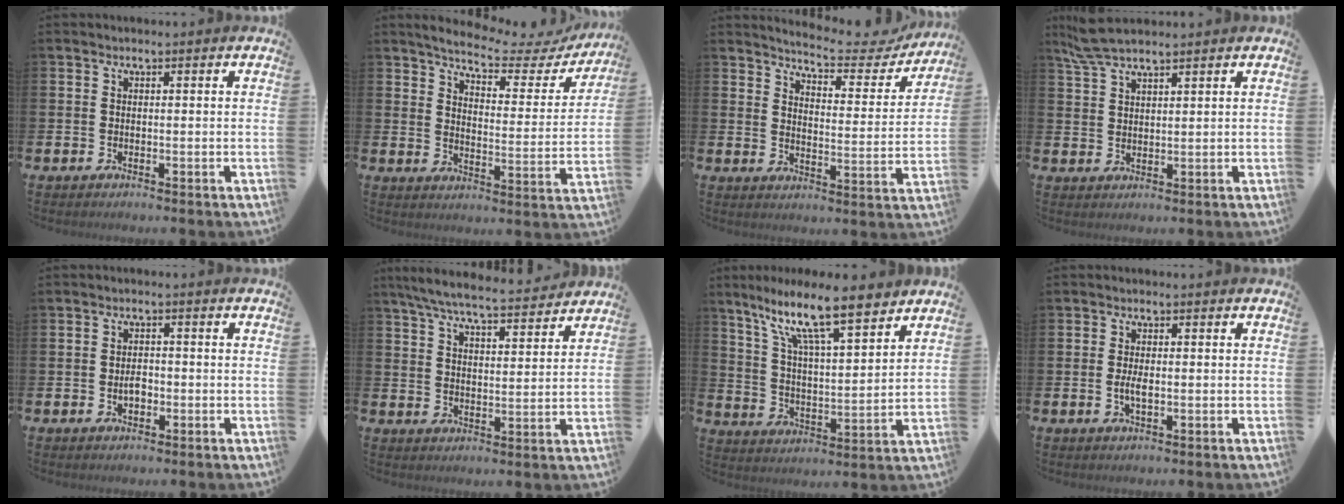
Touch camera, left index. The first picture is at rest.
{"total": 5.0, "force": [4.4, 1.2, 1.9], "torque": [-0.056, -0.033, 0.067]}
{"total": 5.6, "force": [5.4, 0.9, 1.3], "torque": [-0.039, -0.045, 0.086]}
{"total": 5.0, "force": [4.4, 0.9, 2.2], "torque": [-0.052, -0.009, 0.081]}
{"total": 2.2, "force": [-0.4, 1.4, 1.6], "torque": [-0.020, 0.000, -0.011]}
{"total": 7.2, "force": [6.7, 0.8, 2.4], "torque": [-0.066, -0.042, 0.117]}
{"total": 12.3, "force": [9.7, 2.3, 7.2], "torque": [-0.157, -0.050, 0.165]}
{"total": 2.3, "force": [-0.1, 0.9, 2.1], "torque": [-0.038, 0.000, -0.004]}